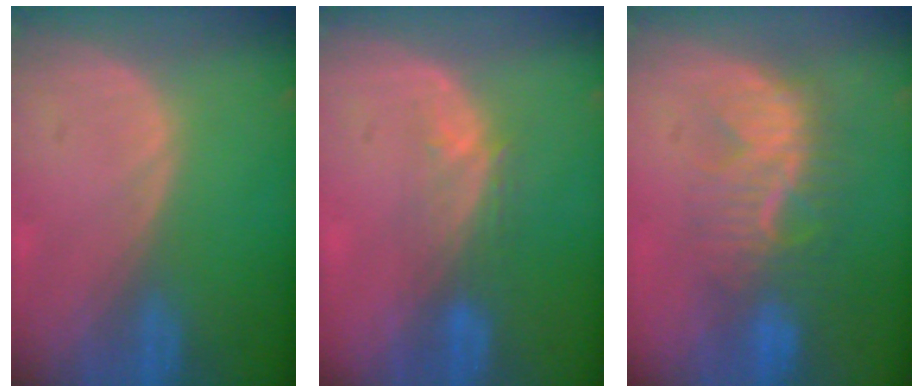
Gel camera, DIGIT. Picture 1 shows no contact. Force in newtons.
{"total": 3.8, "press": 3.4, "slide": 1.6}
{"total": 8.4, "press": 7.9, "slide": 2.6}